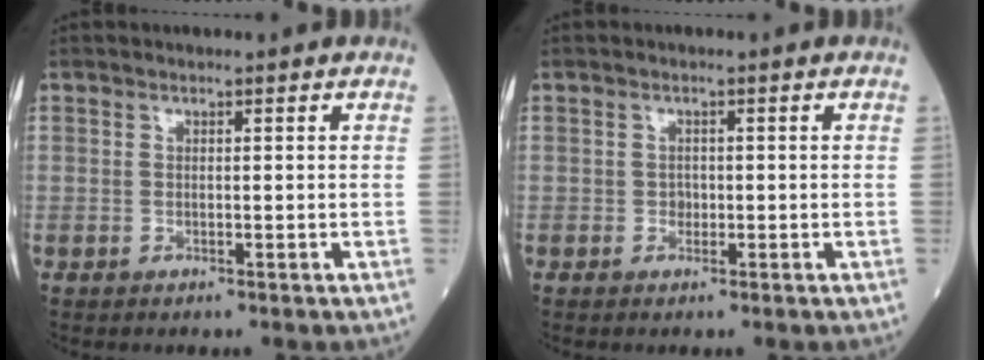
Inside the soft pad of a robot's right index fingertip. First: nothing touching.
{"total": 1.1, "force": [-0.3, 0.9, 0.5], "torque": [-0.006, 0.003, -0.005]}